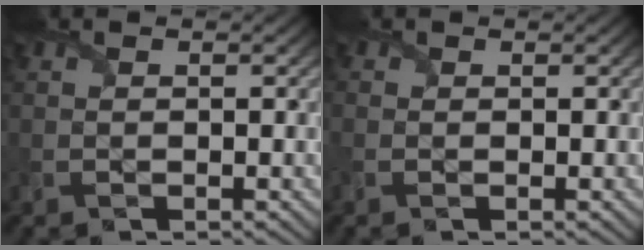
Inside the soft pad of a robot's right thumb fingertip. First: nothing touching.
{"total": 0.8, "force": [-0.2, 0.8, 0.3], "torque": [-0.006, -0.003, -0.003]}